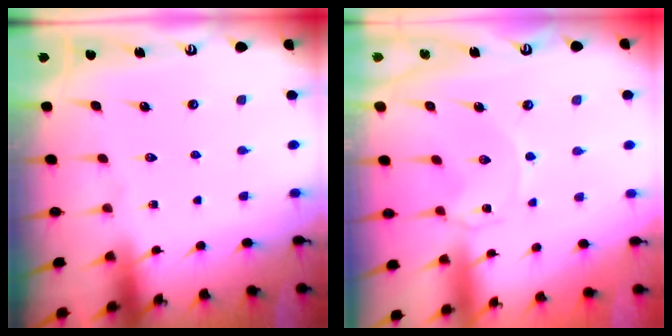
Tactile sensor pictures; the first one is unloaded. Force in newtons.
{"total": 0.0}